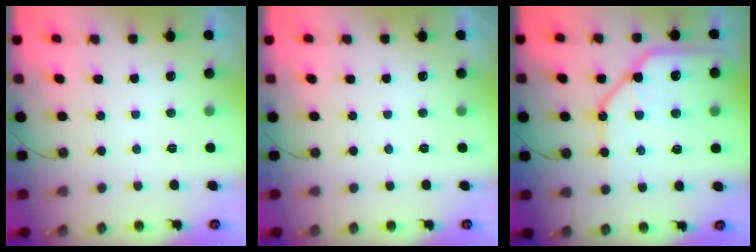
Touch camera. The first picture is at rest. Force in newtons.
{"total": 0.0}
{"total": 15.8, "press": 15.7, "slide": 1.7}